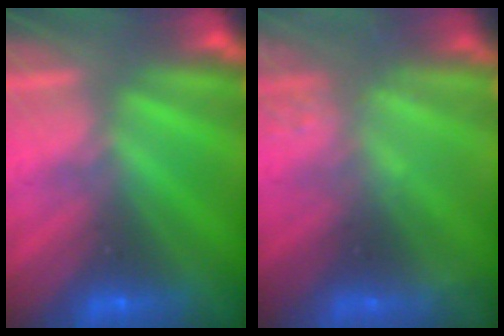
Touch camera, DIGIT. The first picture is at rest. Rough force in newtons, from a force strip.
{"total": 2.2}